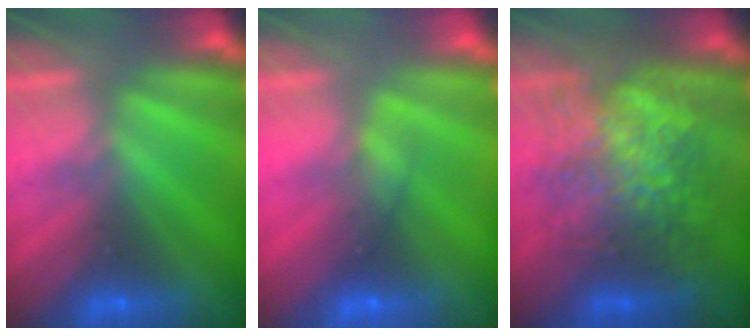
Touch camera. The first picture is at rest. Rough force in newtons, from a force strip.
{"total": 3.0}
{"total": 9.3}